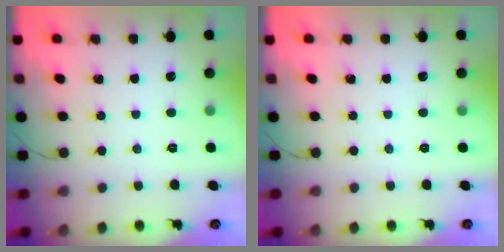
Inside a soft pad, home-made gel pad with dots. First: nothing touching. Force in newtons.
{"total": 0.0}